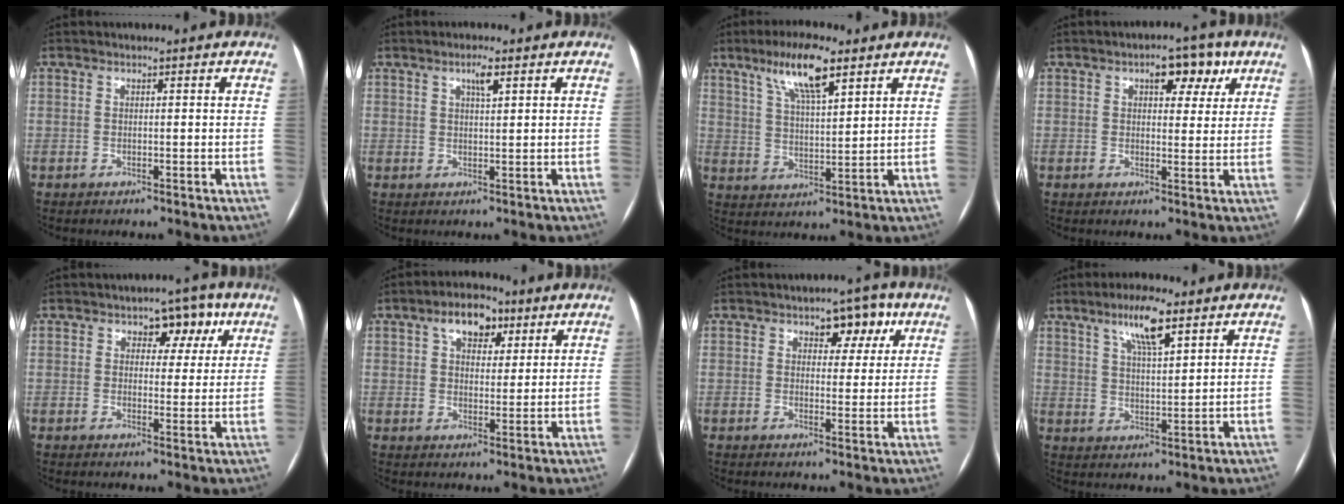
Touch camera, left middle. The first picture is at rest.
{"total": 2.6, "force": [1.4, 0.4, 2.2], "torque": [-0.039, 0.003, 0.023]}
{"total": 9.8, "force": [6.1, 1.9, 7.4], "torque": [-0.142, 0.010, 0.110]}
{"total": 5.9, "force": [3.0, 3.1, 4.0], "torque": [-0.046, 0.018, 0.038]}
{"total": 5.3, "force": [2.5, 3.5, 3.2], "torque": [-0.026, 0.017, 0.031]}
{"total": 7.0, "force": [3.6, 4.0, 4.5], "torque": [-0.070, 0.021, 0.057]}
{"total": 5.3, "force": [2.7, 3.2, 3.3], "torque": [-0.031, 0.015, 0.034]}
{"total": 7.8, "force": [4.8, 1.4, 6.0], "torque": [-0.113, 0.007, 0.085]}